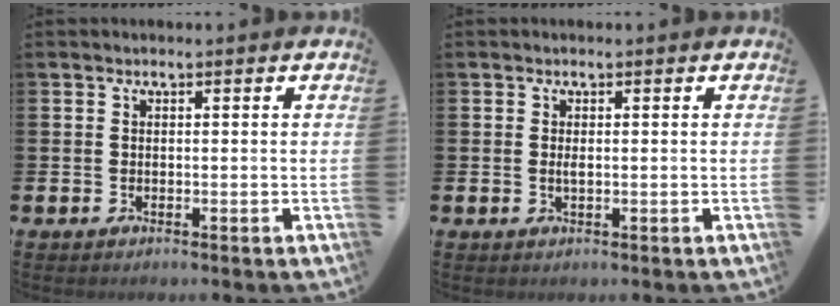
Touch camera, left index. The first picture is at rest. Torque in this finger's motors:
{"motor_torque": [0.45, 0.07, 0.00, 0.06]}